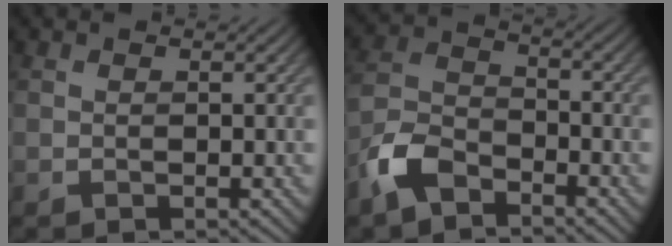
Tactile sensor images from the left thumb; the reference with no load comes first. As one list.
[{"total": 6.6, "force": [-4.5, 3.2, 3.6], "torque": [-0.080, -0.001, -0.108]}]